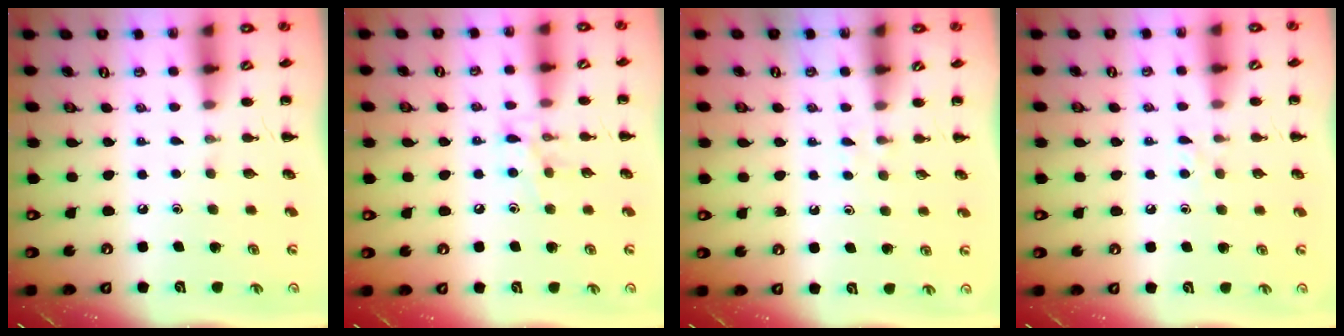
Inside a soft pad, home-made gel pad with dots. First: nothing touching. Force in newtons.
{"total": 8.3, "press": 8.1, "slide": 1.3}
{"total": 2.1, "press": 1.8, "slide": 0.9}
{"total": 3.3, "press": 3.1, "slide": 1.1}